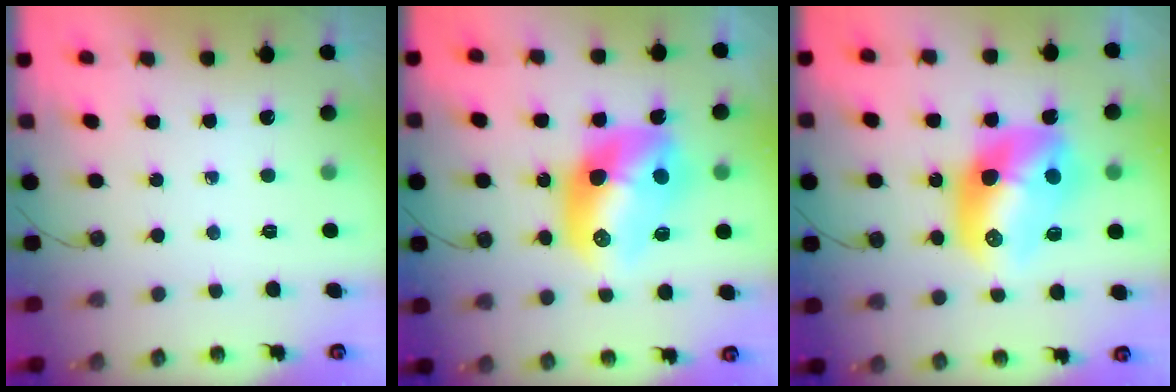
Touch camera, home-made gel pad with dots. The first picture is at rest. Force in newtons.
{"total": 15.7, "press": 15.6, "slide": 1.4}
{"total": 15.7, "press": 15.6, "slide": 1.4}